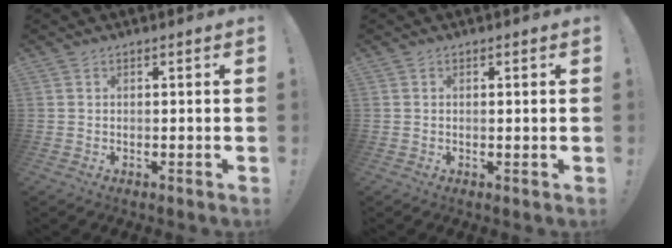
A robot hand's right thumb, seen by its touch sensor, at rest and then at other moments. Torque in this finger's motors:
{"motor_torque": [0.12, -0.05, 0.02, -0.16, 0.00]}